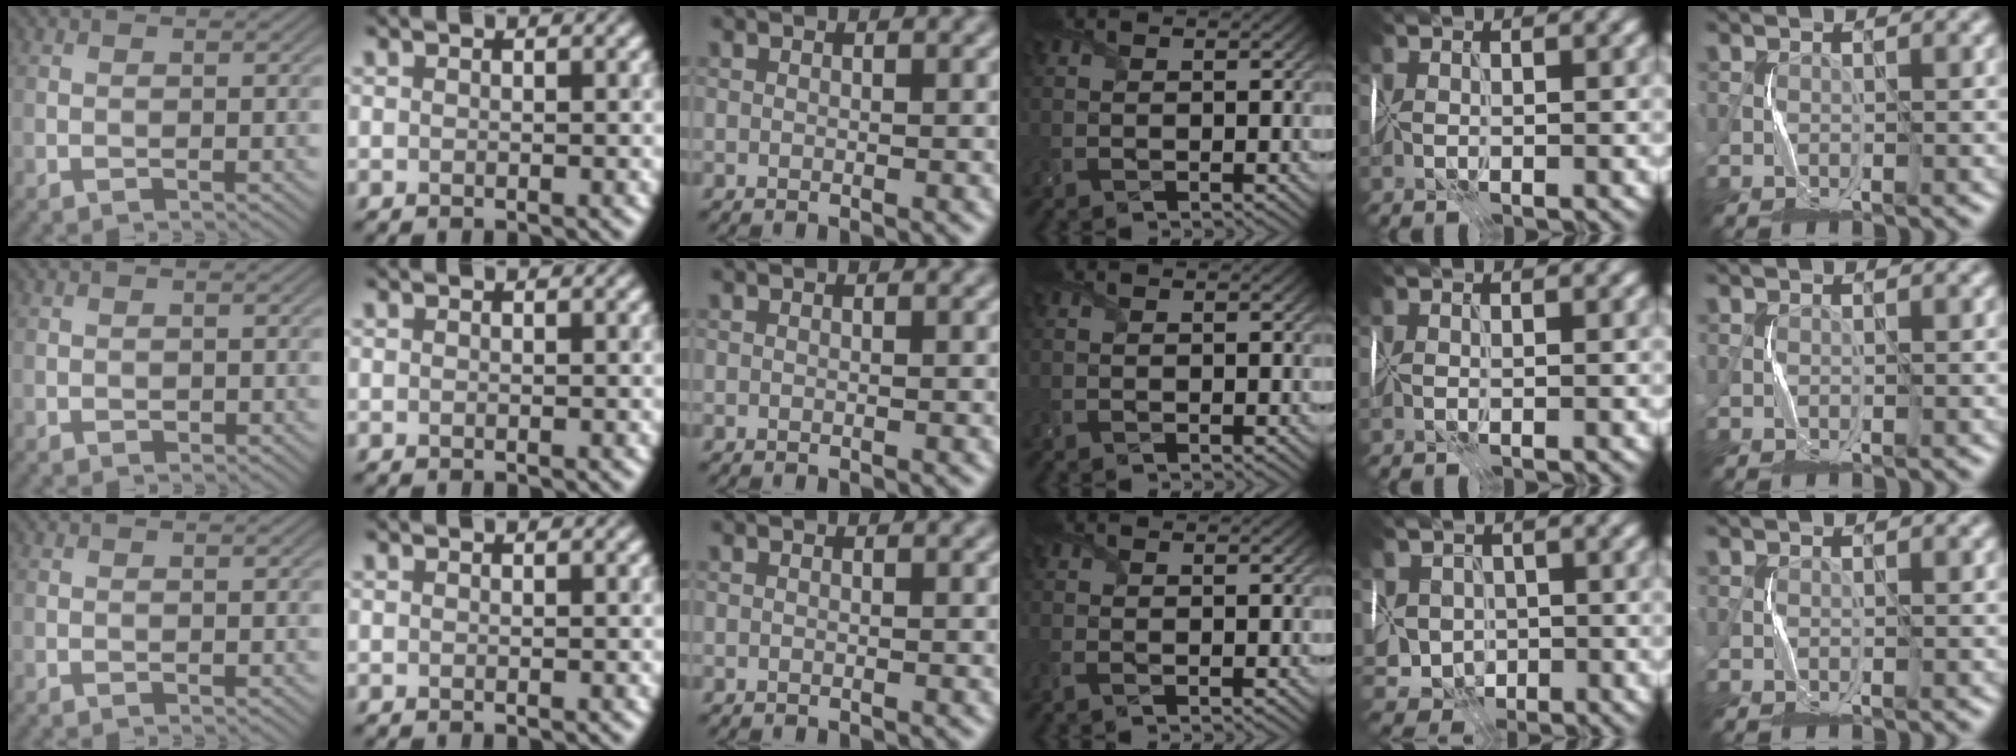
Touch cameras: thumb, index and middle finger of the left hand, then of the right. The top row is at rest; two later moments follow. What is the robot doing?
{"motion": "wrap", "object": "cellophane"}